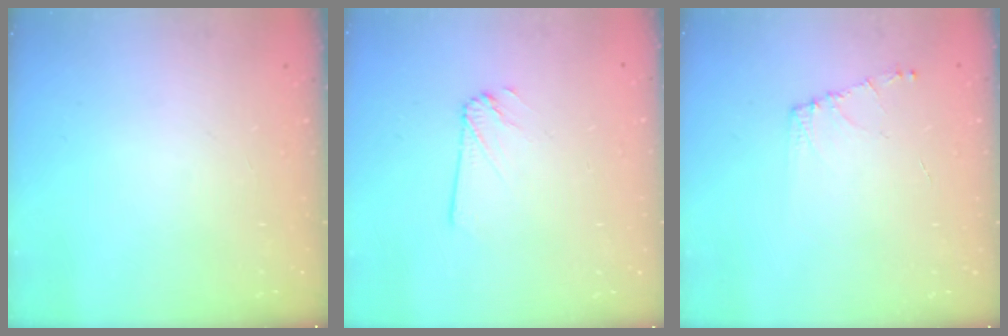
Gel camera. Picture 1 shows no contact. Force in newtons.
{"total": 1.8, "press": 1.8, "slide": 0.0}
{"total": 5.3, "press": 5.2, "slide": 0.6}